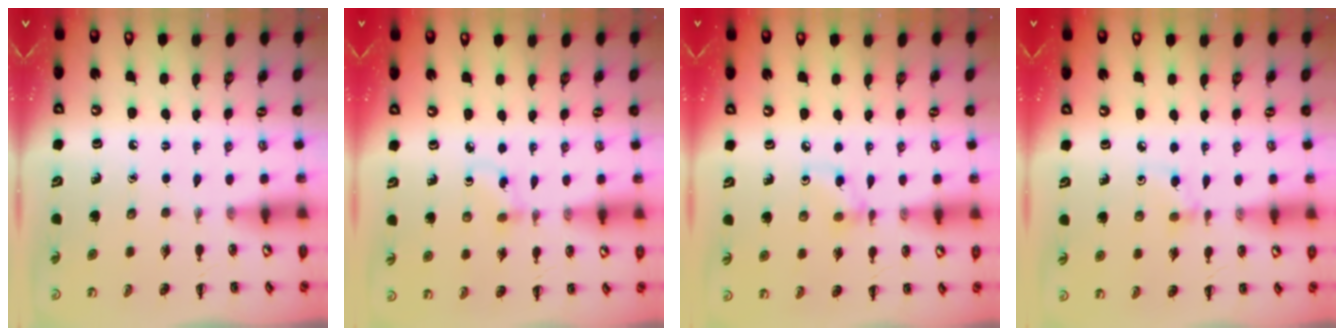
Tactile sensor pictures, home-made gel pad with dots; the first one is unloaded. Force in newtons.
{"total": 2.0, "press": 1.7, "slide": 1.0}
{"total": 3.4, "press": 3.3, "slide": 0.8}
{"total": 4.4, "press": 4.2, "slide": 1.5}